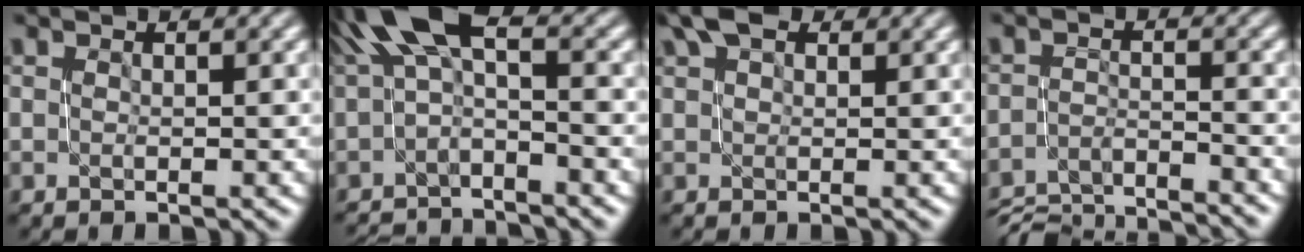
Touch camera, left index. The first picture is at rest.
{"total": 5.3, "force": [-1.2, 1.2, 5.0], "torque": [-0.085, 0.025, -0.035]}
{"total": 3.4, "force": [2.5, 1.4, 1.9], "torque": [-0.033, 0.013, 0.041]}
{"total": 8.5, "force": [-8.3, 1.1, 1.4], "torque": [-0.024, -0.008, -0.126]}